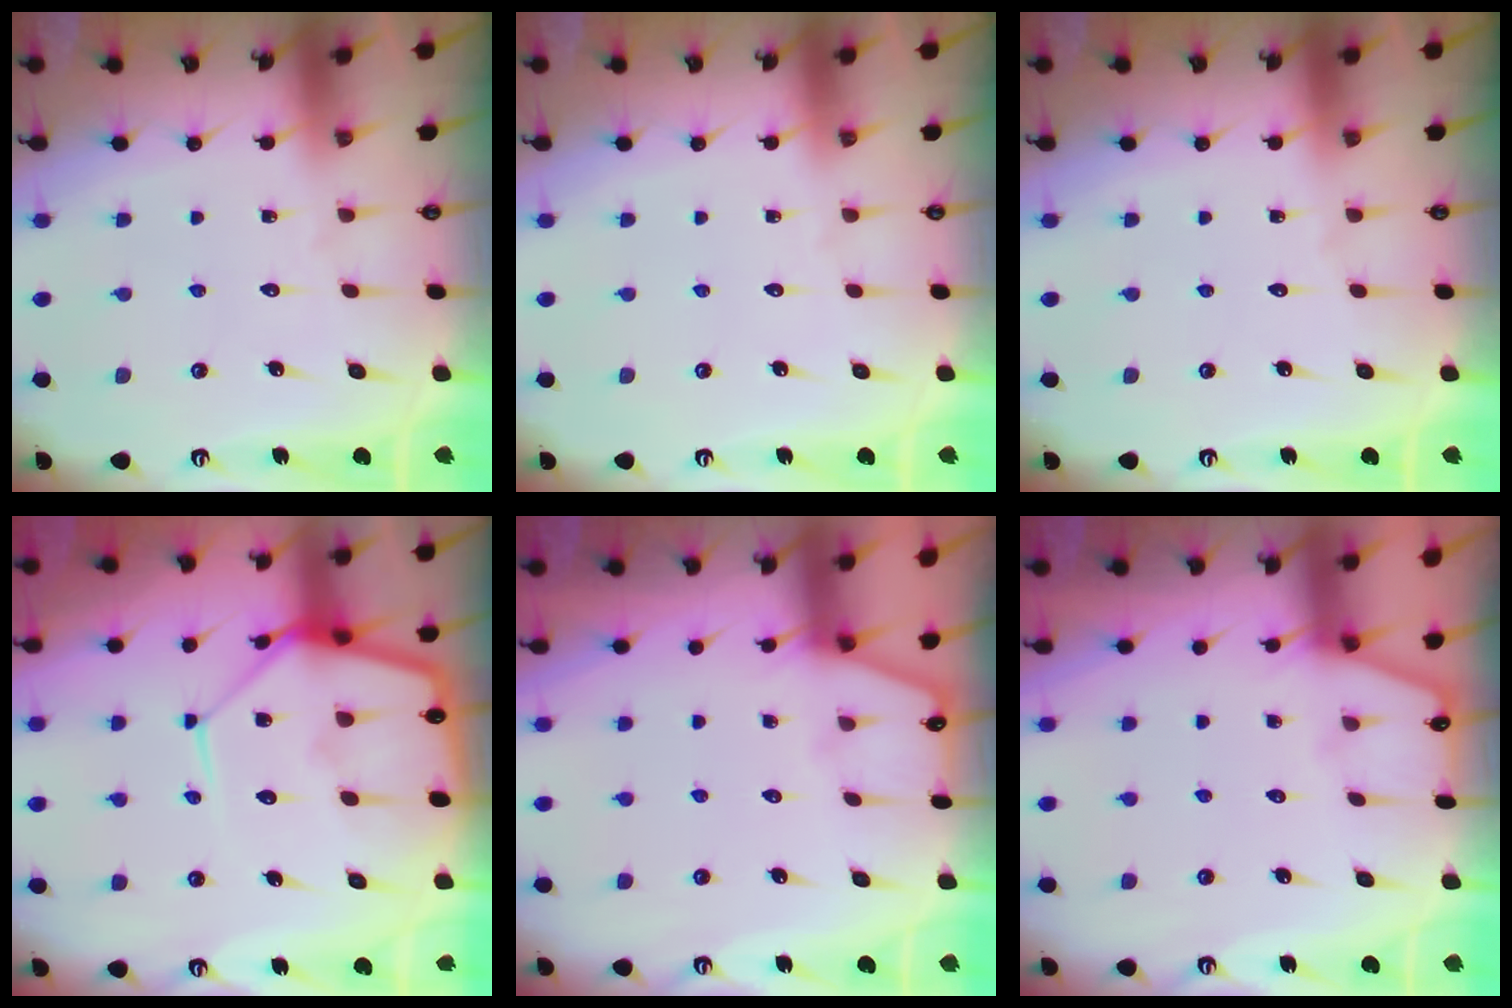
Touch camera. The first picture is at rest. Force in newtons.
{"total": 0.0}
{"total": 0.0}
{"total": 15.9, "press": 15.8, "slide": 1.5}
{"total": 1.8, "press": 1.8, "slide": 0.3}
{"total": 1.8, "press": 1.8, "slide": 0.3}